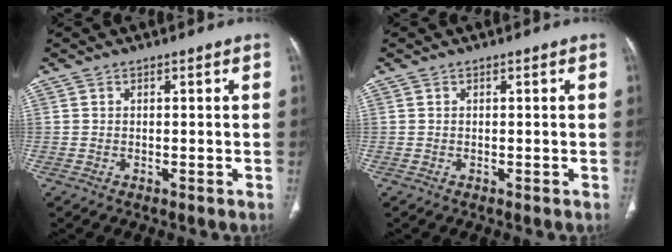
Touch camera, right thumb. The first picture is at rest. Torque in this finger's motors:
{"motor_torque": [0.00, 0.00, 0.00, 0.00, 0.00]}